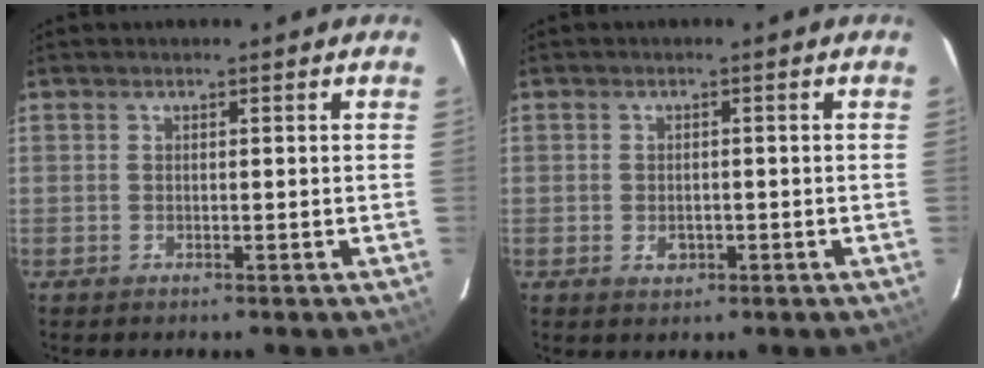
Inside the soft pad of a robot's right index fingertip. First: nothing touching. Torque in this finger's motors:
{"motor_torque": [0.00, 0.04, 0.01, 0.00]}